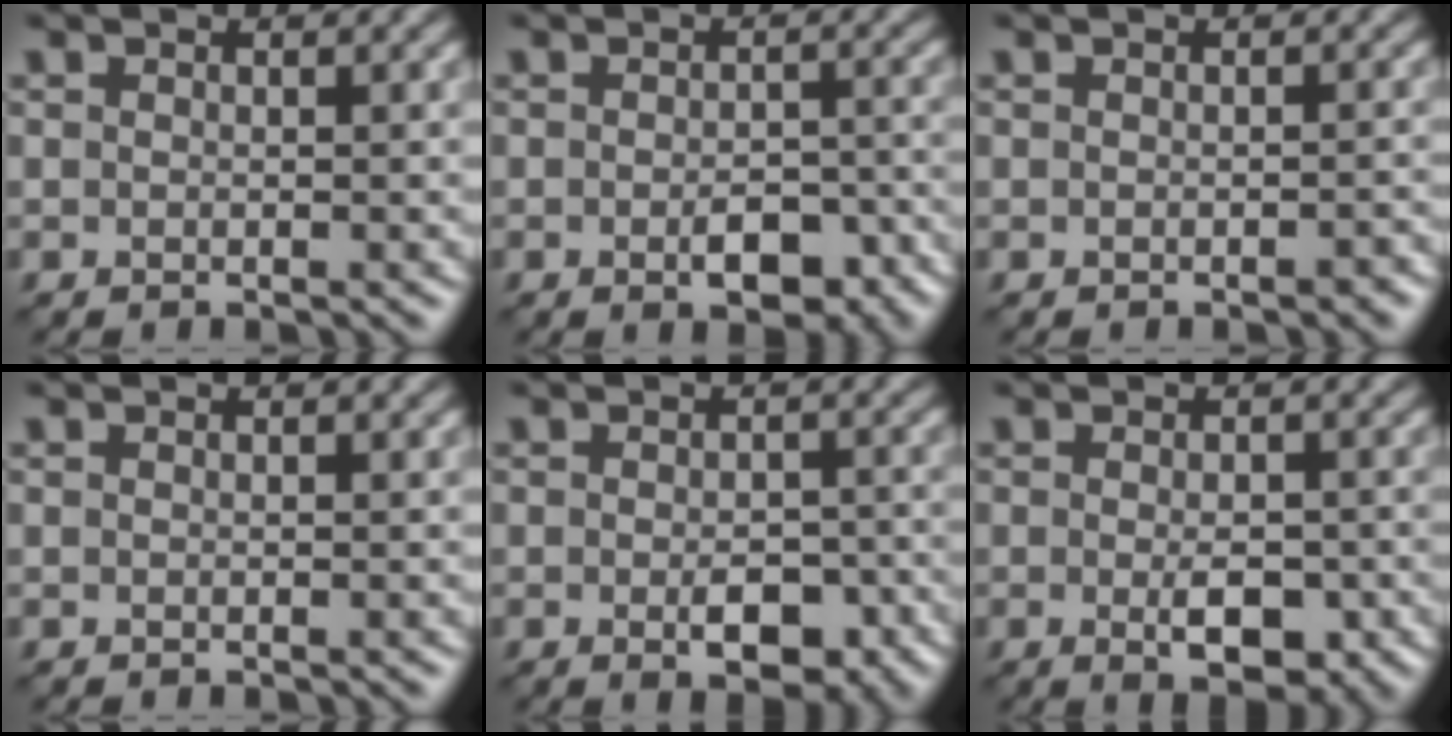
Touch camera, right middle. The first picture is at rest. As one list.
[{"total": 4.2, "force": [-1.7, 2.1, 3.2], "torque": [-0.044, -0.004, -0.021]}, {"total": 0.8, "force": [-0.4, 0.3, 0.6], "torque": [-0.010, 0.001, -0.003]}, {"total": 0.0}, {"total": 4.3, "force": [-1.6, 2.2, 3.4], "torque": [-0.047, -0.005, -0.019]}, {"total": 4.1, "force": [-1.2, 1.8, 3.5], "torque": [-0.054, -0.008, -0.013]}]